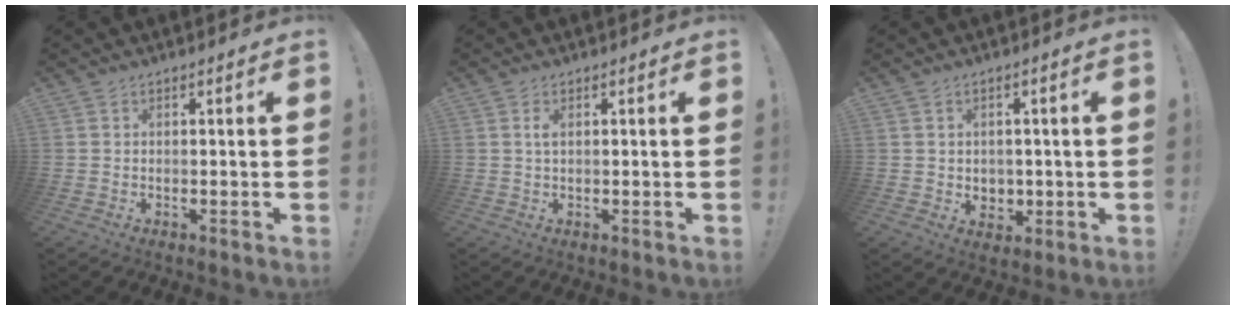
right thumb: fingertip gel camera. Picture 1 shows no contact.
{"total": 1.6, "force": [0.4, 0.6, 1.5], "torque": [-0.023, 0.001, 0.005]}
{"total": 3.9, "force": [1.2, 3.6, 1.0], "torque": [-0.003, -0.013, 0.023]}